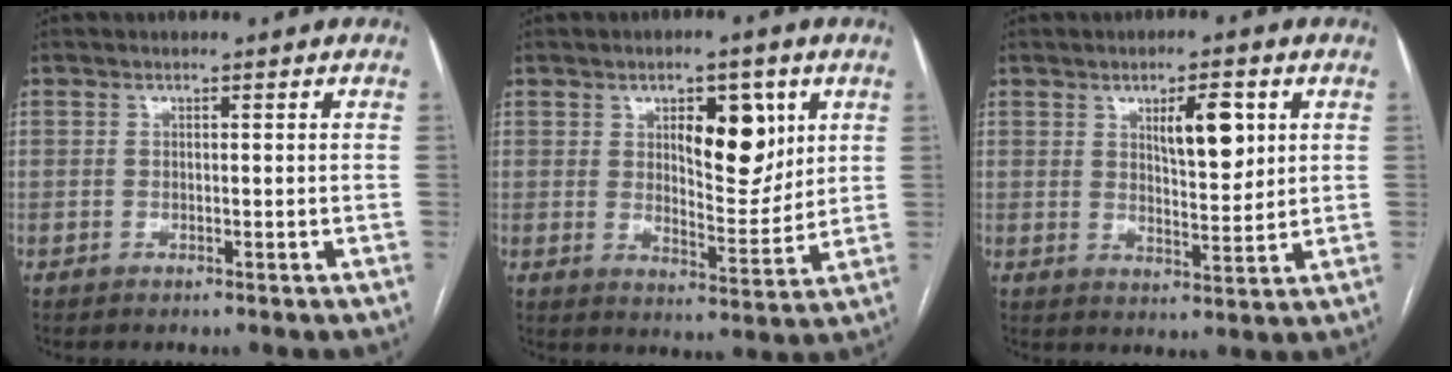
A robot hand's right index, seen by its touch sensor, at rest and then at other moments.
{"total": 9.4, "force": [3.8, 3.8, 7.8], "torque": [-0.111, 0.000, 0.064]}
{"total": 7.0, "force": [2.8, 2.1, 6.0], "torque": [-0.097, -0.001, 0.049]}